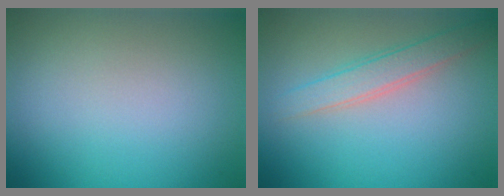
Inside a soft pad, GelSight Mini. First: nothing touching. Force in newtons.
{"total": 2.5, "press": 2.5, "slide": 0.1}